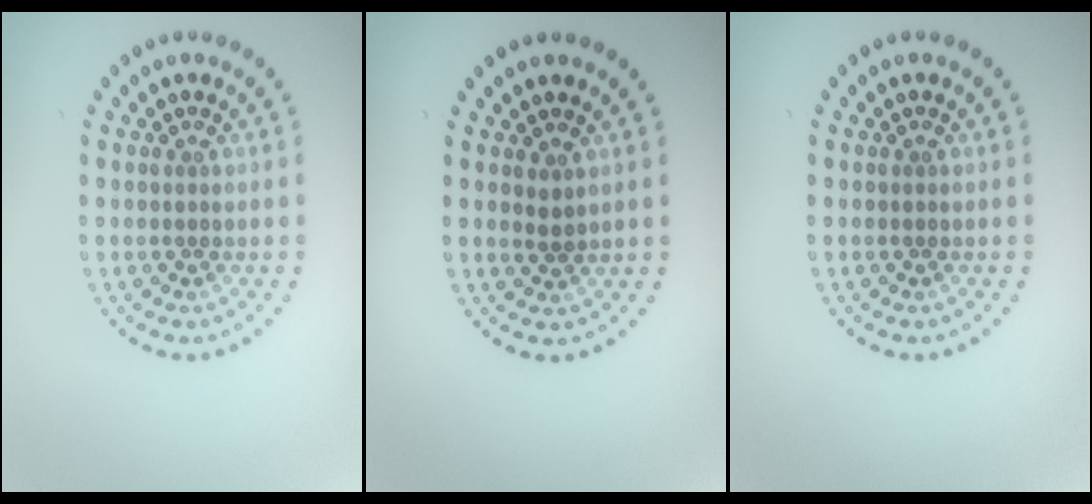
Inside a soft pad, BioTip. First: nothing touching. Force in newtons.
{"total": 0.8, "press": 0.7, "slide": 0.3}
{"total": 0.0}